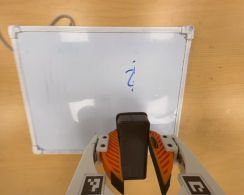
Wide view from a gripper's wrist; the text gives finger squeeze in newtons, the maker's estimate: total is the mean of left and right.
{"total": 8.8, "left": 8.5, "right": 9.1}